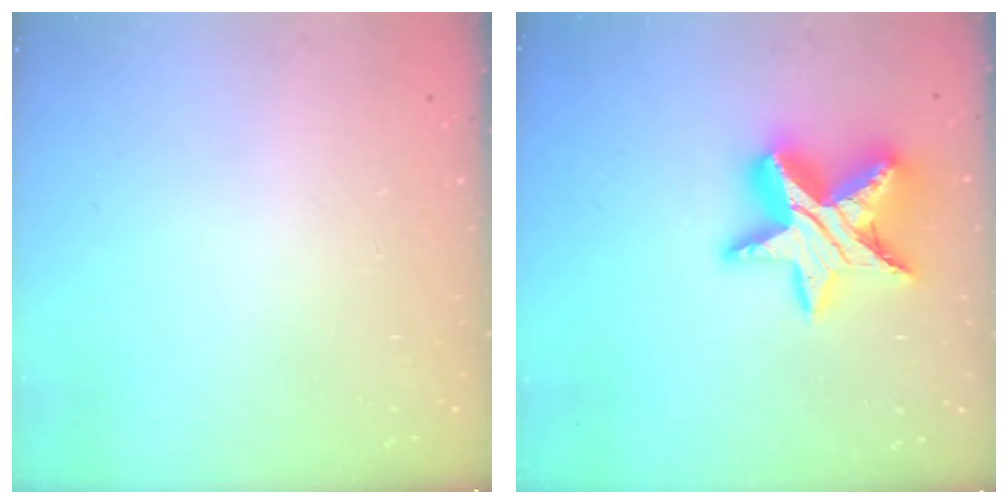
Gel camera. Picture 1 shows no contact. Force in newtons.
{"total": 18.5, "press": 18.4, "slide": 1.4}